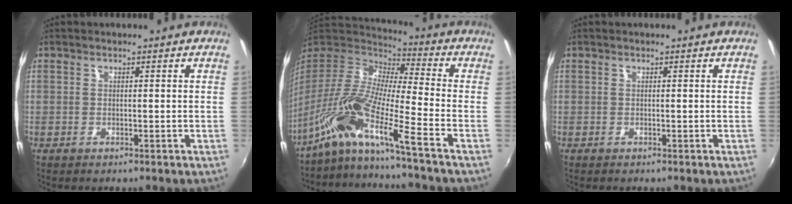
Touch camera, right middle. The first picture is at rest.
{"total": 15.5, "force": [-10.7, -0.2, 11.3], "torque": [-0.210, -0.018, -0.222]}
{"total": 0.0}